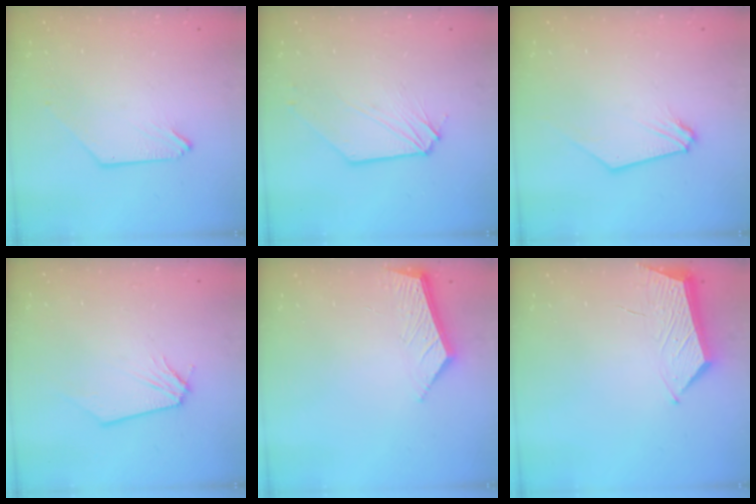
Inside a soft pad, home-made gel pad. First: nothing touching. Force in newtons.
{"total": 1.0, "press": 1.0, "slide": 0.1}
{"total": 0.7, "press": 0.7, "slide": 0.1}
{"total": 0.0}
{"total": 6.3, "press": 6.3, "slide": 0.5}
{"total": 5.5, "press": 5.5, "slide": 0.7}